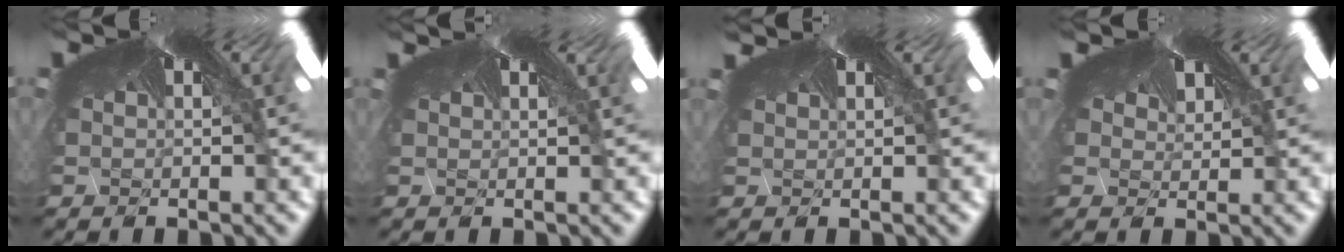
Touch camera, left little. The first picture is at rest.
{"total": 0.0}
{"total": 0.8, "force": [0.3, 0.7, 0.2], "torque": [-0.014, 0.003, 0.006]}
{"total": 1.8, "force": [0.8, 1.4, 0.8], "torque": [-0.025, 0.008, 0.016]}